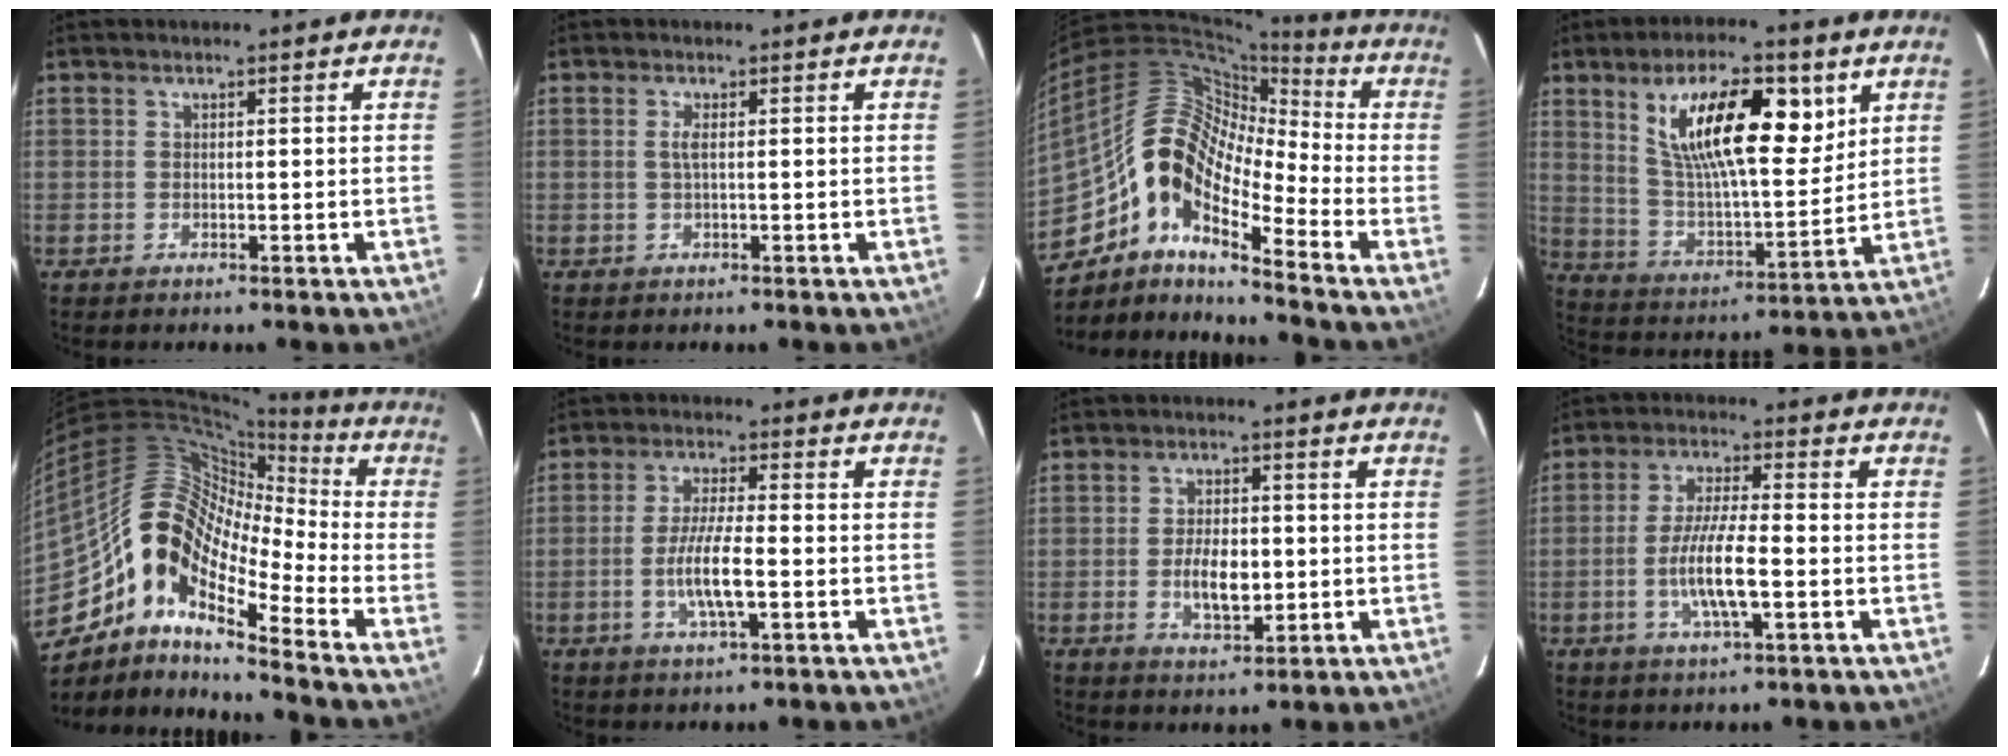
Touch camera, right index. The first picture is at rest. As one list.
[{"total": 1.3, "force": [0.1, 0.0, 1.3], "torque": [-0.026, 0.000, 0.000]}, {"total": 14.9, "force": [-7.8, 5.7, 11.3], "torque": [-0.185, 0.009, -0.167]}, {"total": 18.7, "force": [8.2, 6.9, 15.3], "torque": [-0.264, 0.009, 0.150]}, {"total": 15.7, "force": [-8.4, 6.3, 11.7], "torque": [-0.188, 0.004, -0.177]}, {"total": 7.5, "force": [-2.0, 1.4, 7.2], "torque": [-0.140, -0.006, -0.039]}, {"total": 7.0, "force": [-1.1, 3.5, 6.0], "torque": [-0.114, -0.003, -0.013]}, {"total": 8.9, "force": [-2.3, 1.6, 8.5], "torque": [-0.165, -0.005, -0.045]}]